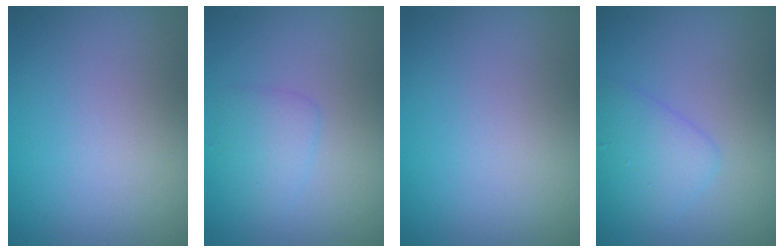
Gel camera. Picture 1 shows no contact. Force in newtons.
{"total": 1.9, "press": 1.9, "slide": 0.1}
{"total": 0.0}
{"total": 2.6, "press": 2.6, "slide": 0.1}